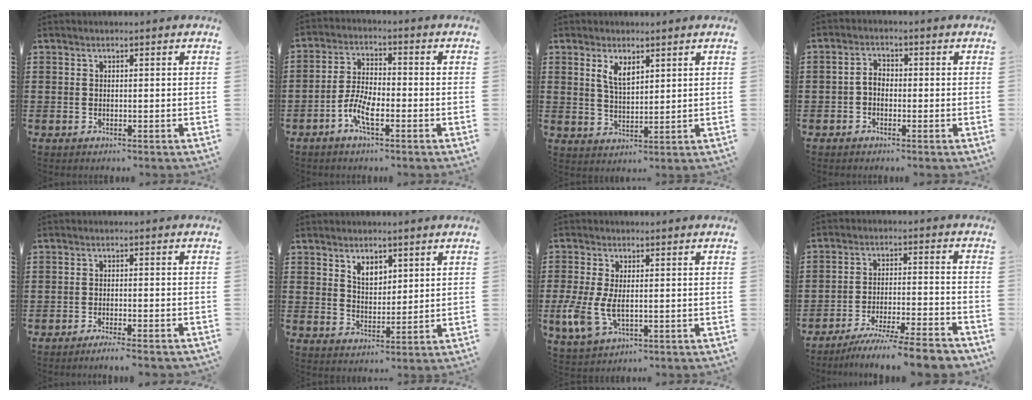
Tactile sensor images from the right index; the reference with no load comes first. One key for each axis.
{"total": 5.9, "fx": -2.9, "fy": 1.9, "fz": 4.7, "tx": -0.119, "ty": -0.007, "tz": -0.064}
{"total": 3.8, "fx": 2.2, "fy": 1.7, "fz": 2.6, "tx": -0.057, "ty": 0.004, "tz": 0.040}
{"total": 2.3, "fx": -0.8, "fy": 1.5, "fz": 1.6, "tx": -0.039, "ty": 0.002, "tz": -0.019}
{"total": 2.1, "fx": -1.9, "fy": -0.4, "fz": 0.8, "tx": -0.013, "ty": -0.001, "tz": -0.036}
{"total": 3.7, "fx": 2.5, "fy": 2.1, "fz": 1.7, "tx": -0.033, "ty": 0.004, "tz": 0.043}
{"total": 6.3, "fx": -0.7, "fy": 3.2, "fz": 5.4, "tx": -0.137, "ty": -0.010, "tz": -0.018}
{"total": 7.4, "fx": -6.8, "fy": -0.4, "fz": 3.0, "tx": -0.053, "ty": -0.007, "tz": -0.130}